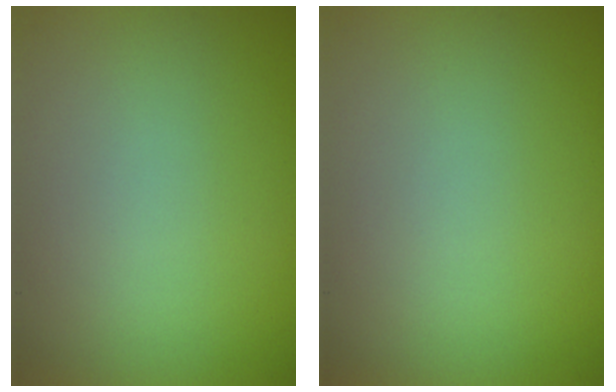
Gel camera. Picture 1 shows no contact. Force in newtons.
{"total": 0.0}